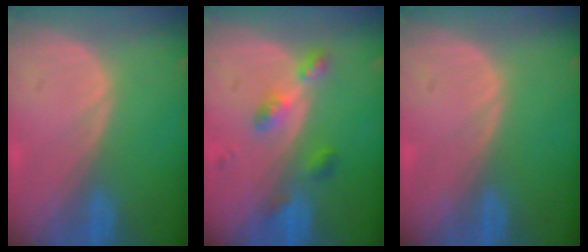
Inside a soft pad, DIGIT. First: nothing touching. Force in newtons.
{"total": 4.6, "press": 4.4, "slide": 1.5}
{"total": 0.0}